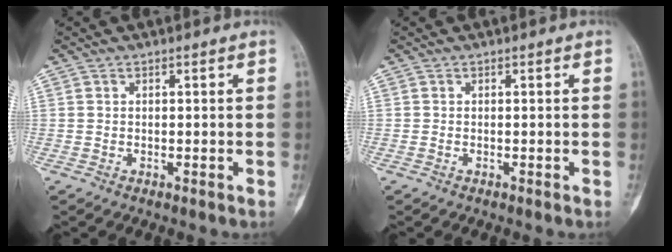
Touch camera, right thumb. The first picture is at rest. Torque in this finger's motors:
{"motor_torque": [-0.03, -0.15, 0.11, 0.04, -0.02]}